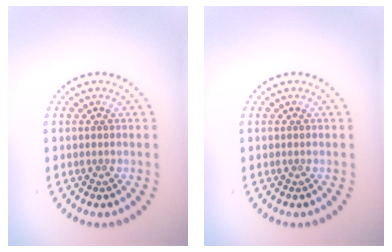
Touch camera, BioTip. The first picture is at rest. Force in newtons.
{"total": 0.0}